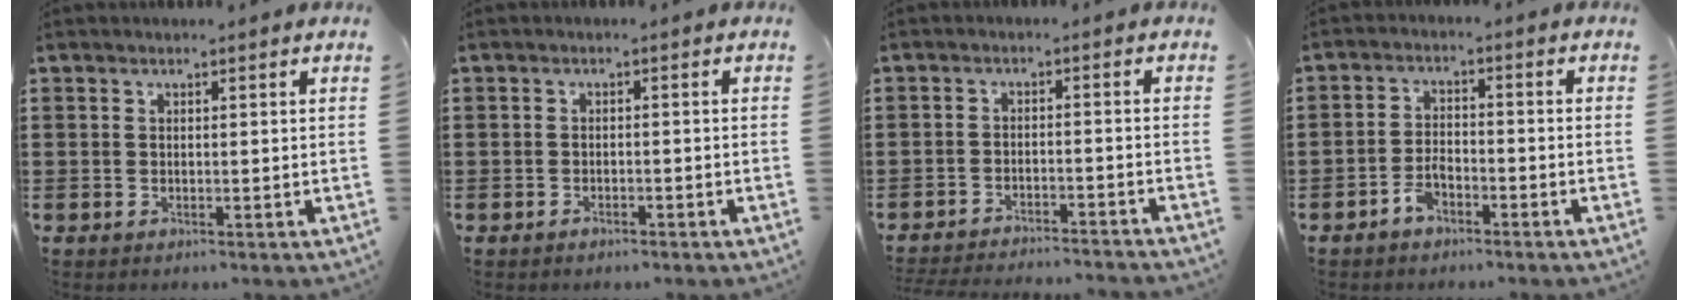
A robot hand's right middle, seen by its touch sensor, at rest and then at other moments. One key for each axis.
{"total": 1.1, "fx": -1.0, "fy": 0.2, "fz": 0.1, "tx": -0.005, "ty": 0.000, "tz": -0.022}
{"total": 3.5, "fx": -3.5, "fy": -0.2, "fz": 0.4, "tx": -0.008, "ty": 0.000, "tz": -0.072}
{"total": 3.4, "fx": -2.7, "fy": 1.2, "fz": 1.5, "tx": -0.036, "ty": 0.006, "tz": -0.055}